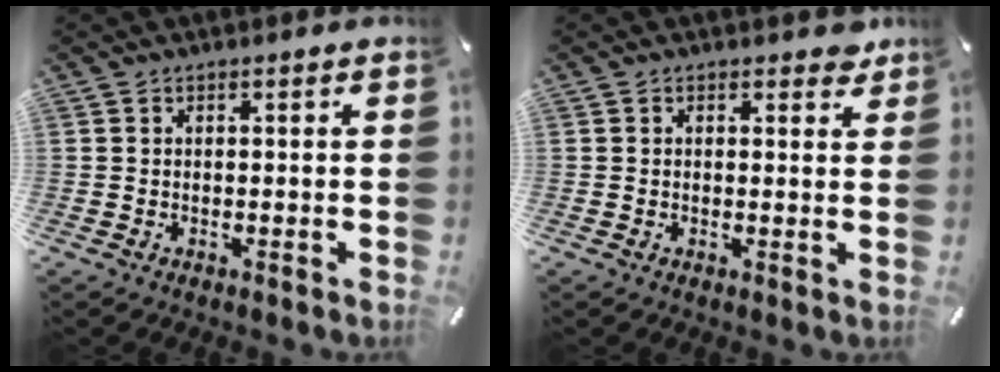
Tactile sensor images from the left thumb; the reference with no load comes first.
{"total": 1.9, "force": [1.3, 1.1, 0.8], "torque": [0.005, -0.005, 0.019]}